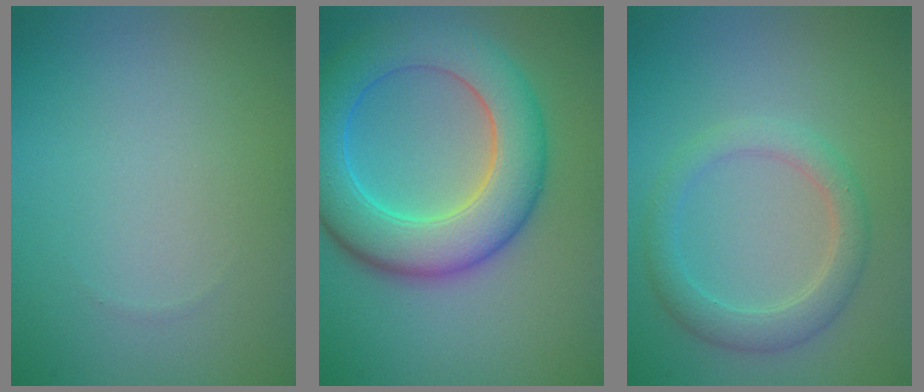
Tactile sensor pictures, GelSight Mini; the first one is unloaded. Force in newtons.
{"total": 8.5, "press": 8.5, "slide": 0.1}
{"total": 2.9, "press": 2.9, "slide": 0.2}